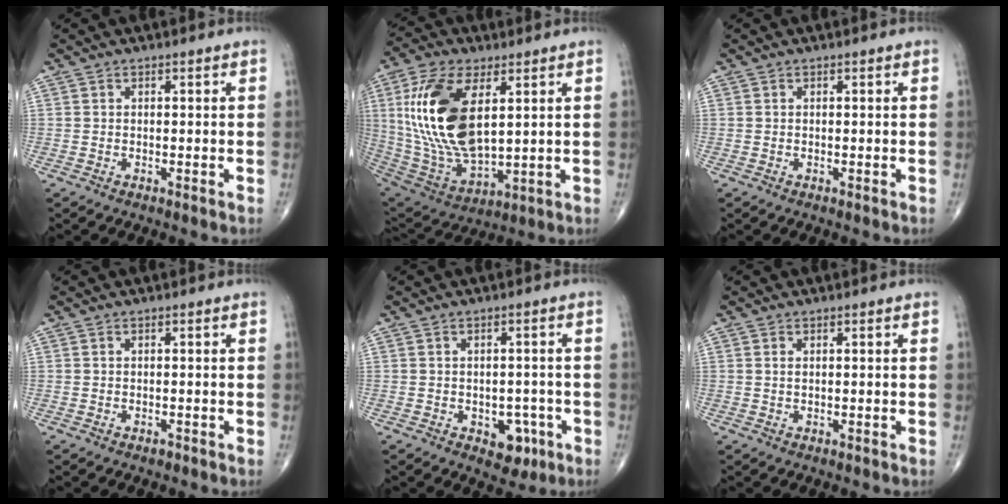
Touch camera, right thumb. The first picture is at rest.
{"total": 21.4, "force": [5.0, 10.6, 18.0], "torque": [-0.359, -0.026, 0.100]}
{"total": 0.0}
{"total": 0.5, "force": [-0.3, 0.3, 0.3], "torque": [-0.003, 0.000, -0.005]}
{"total": 5.4, "force": [-2.2, 3.7, 3.3], "torque": [-0.010, 0.013, -0.023]}
{"total": 0.7, "force": [0.2, 0.3, 0.6], "torque": [-0.014, 0.002, 0.006]}